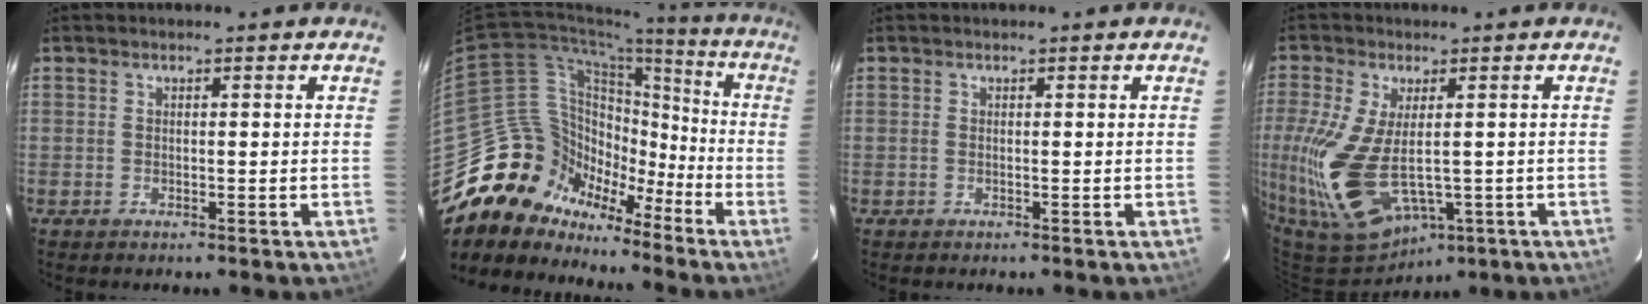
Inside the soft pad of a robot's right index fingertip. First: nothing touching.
{"total": 15.7, "force": [-11.5, 10.5, 2.0], "torque": [-0.032, 0.060, -0.201]}
{"total": 0.0}
{"total": 18.8, "force": [-3.7, 10.2, 15.4], "torque": [-0.347, -0.042, -0.043]}